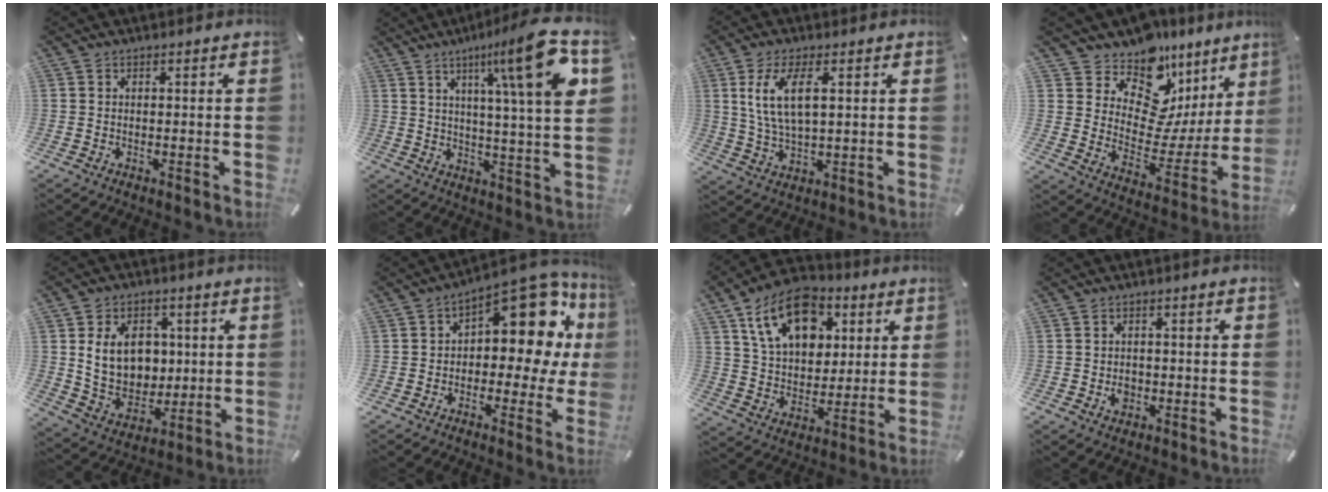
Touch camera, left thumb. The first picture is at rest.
{"total": 19.0, "force": [8.3, 2.7, 16.9], "torque": [-0.248, -0.042, 0.110]}
{"total": 9.6, "force": [3.4, 3.9, 8.1], "torque": [-0.175, -0.004, 0.054]}
{"total": 12.4, "force": [9.3, 7.4, 3.3], "torque": [-0.047, -0.122, 0.159]}
{"total": 12.8, "force": [2.7, 10.7, 6.5], "torque": [-0.123, 0.000, 0.058]}
{"total": 16.3, "force": [6.8, 8.2, 12.4], "torque": [-0.158, -0.059, 0.110]}
{"total": 16.8, "force": [7.6, 11.9, 9.2], "torque": [-0.148, -0.019, 0.142]}
{"total": 3.2, "force": [-0.8, 2.8, 1.5], "torque": [-0.018, 0.001, -0.015]}